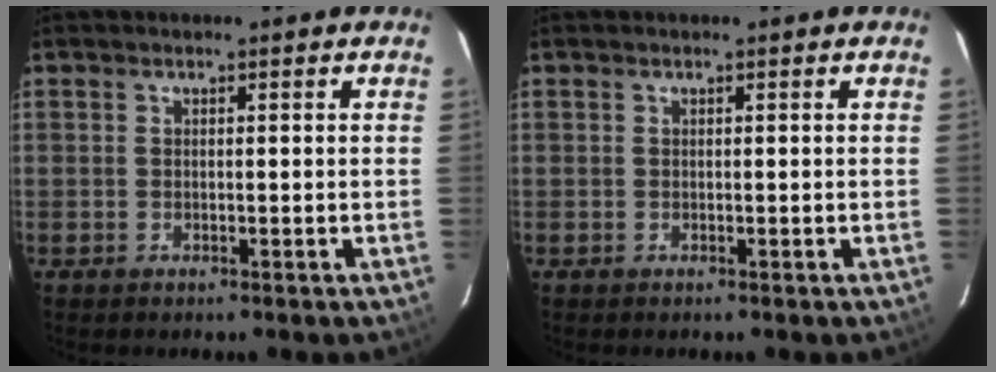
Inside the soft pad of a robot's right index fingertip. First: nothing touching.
{"total": 0.0}